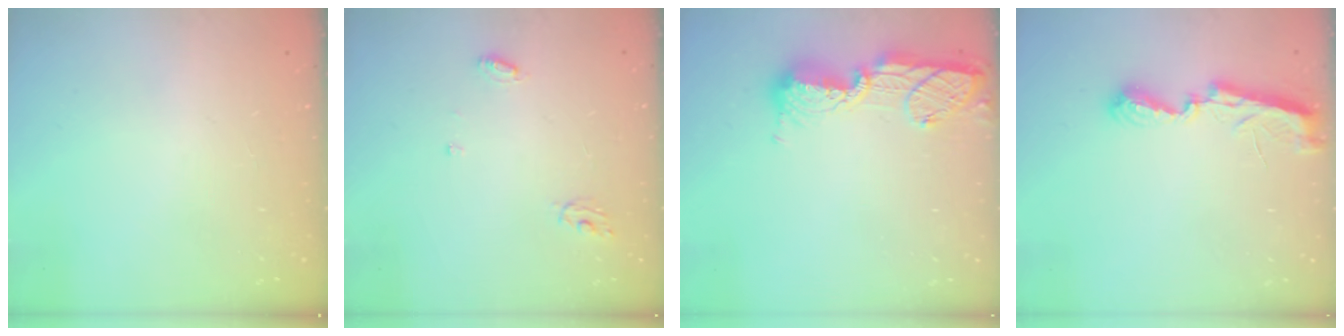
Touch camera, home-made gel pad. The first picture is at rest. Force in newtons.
{"total": 5.1, "press": 5.1, "slide": 0.4}
{"total": 13.9, "press": 13.8, "slide": 1.0}
{"total": 7.2, "press": 7.2, "slide": 0.1}